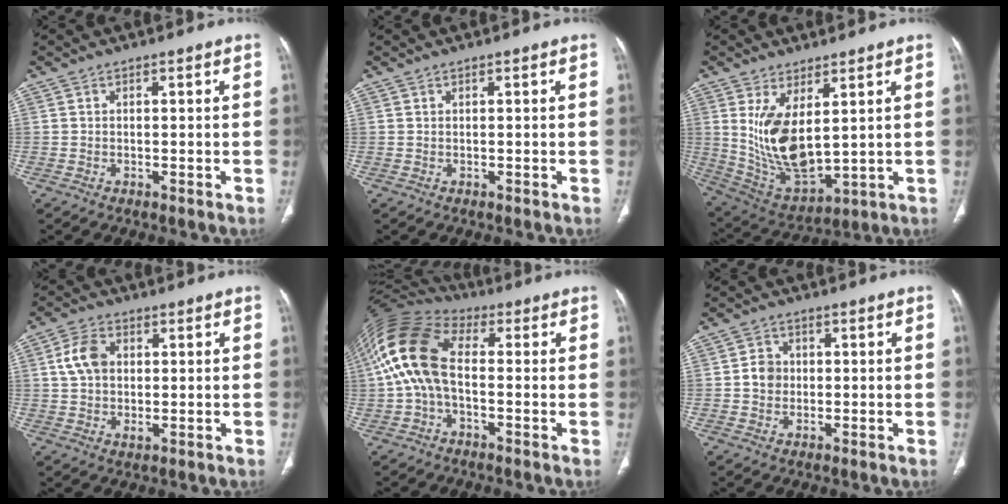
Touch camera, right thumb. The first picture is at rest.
{"total": 0.0}
{"total": 13.5, "force": [3.2, 6.2, 11.5], "torque": [-0.213, -0.028, 0.090]}
{"total": 7.3, "force": [1.5, 5.0, 5.1], "torque": [-0.090, 0.000, 0.026]}
{"total": 14.5, "force": [0.0, 8.4, 11.8], "torque": [-0.248, 0.038, -0.012]}
{"total": 3.7, "force": [0.0, 3.3, 1.6], "torque": [-0.015, 0.007, -0.005]}